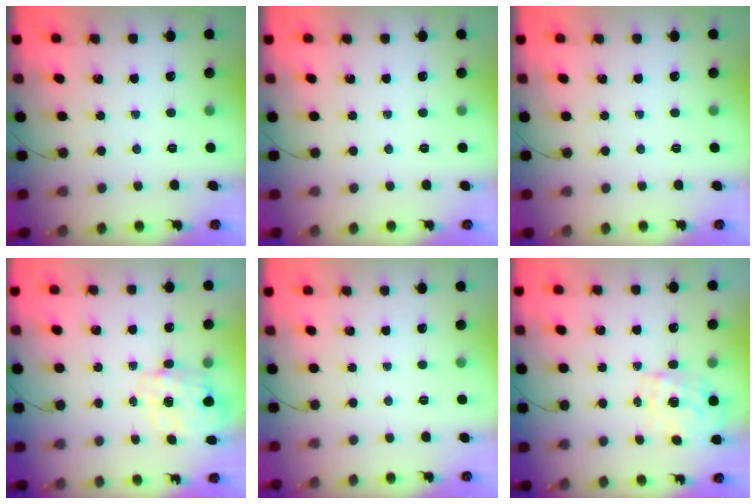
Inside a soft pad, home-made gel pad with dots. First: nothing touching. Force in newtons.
{"total": 0.0}
{"total": 0.0}
{"total": 3.8, "press": 3.7, "slide": 0.9}
{"total": 2.4, "press": 2.4, "slide": 0.5}
{"total": 1.0, "press": 0.8, "slide": 0.6}